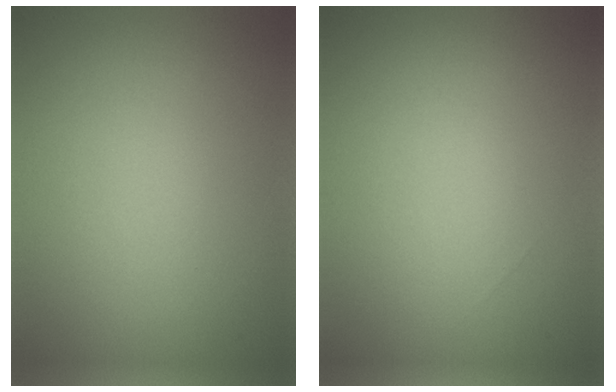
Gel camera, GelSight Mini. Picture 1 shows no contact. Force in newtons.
{"total": 0.0}